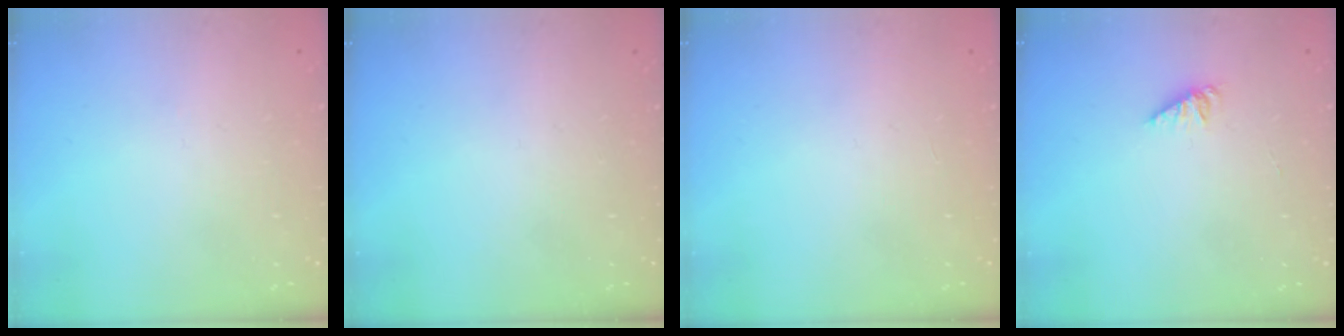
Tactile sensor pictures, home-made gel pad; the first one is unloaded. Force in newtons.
{"total": 0.0}
{"total": 0.0}
{"total": 1.4, "press": 1.4, "slide": 0.2}